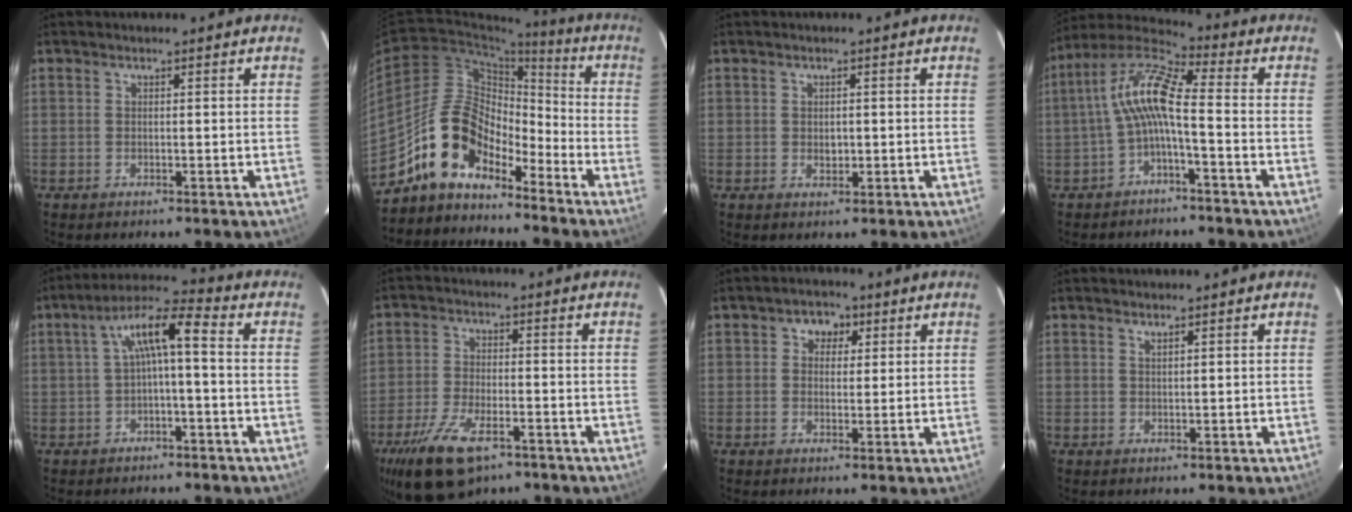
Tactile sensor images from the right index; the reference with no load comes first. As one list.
[{"total": 12.5, "force": [-9.5, 5.9, 5.6], "torque": [-0.099, 0.028, -0.177]}, {"total": 1.8, "force": [-0.1, 1.4, 1.1], "torque": [-0.018, 0.002, 0.001]}, {"total": 9.5, "force": [-1.7, 1.8, 9.1], "torque": [-0.197, 0.023, -0.037]}, {"total": 7.3, "force": [-0.4, 1.5, 7.1], "torque": [-0.146, 0.026, -0.006]}, {"total": 13.1, "force": [-8.1, 5.8, 8.5], "torque": [-0.191, -0.023, -0.147]}, {"total": 3.9, "force": [1.2, 3.4, 1.5], "torque": [-0.018, 0.013, 0.017]}, {"total": 0.7, "force": [0.6, 0.0, 0.3], "torque": [-0.005, 0.000, 0.011]}]